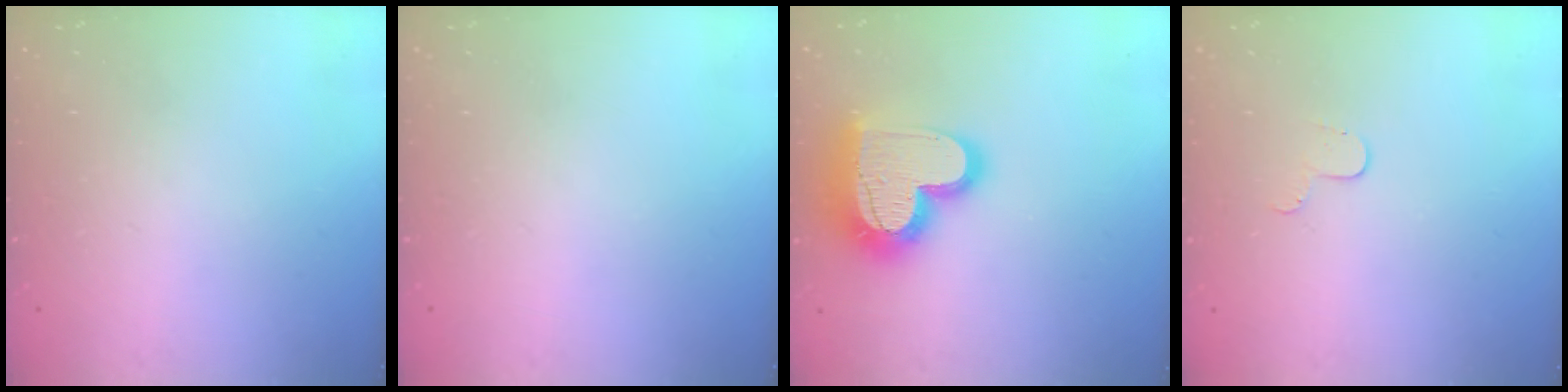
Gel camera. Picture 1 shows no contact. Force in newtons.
{"total": 0.0}
{"total": 21.1, "press": 21.0, "slide": 1.9}
{"total": 4.2, "press": 4.2, "slide": 0.4}